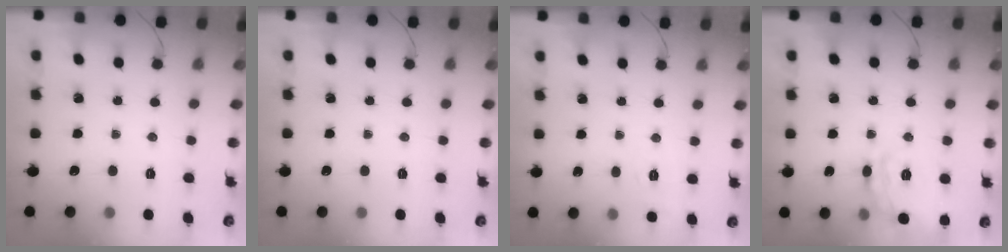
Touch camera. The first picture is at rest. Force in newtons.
{"total": 0.0}
{"total": 1.8, "press": 0.1, "slide": 1.8}
{"total": 15.9, "press": 15.8, "slide": 0.7}